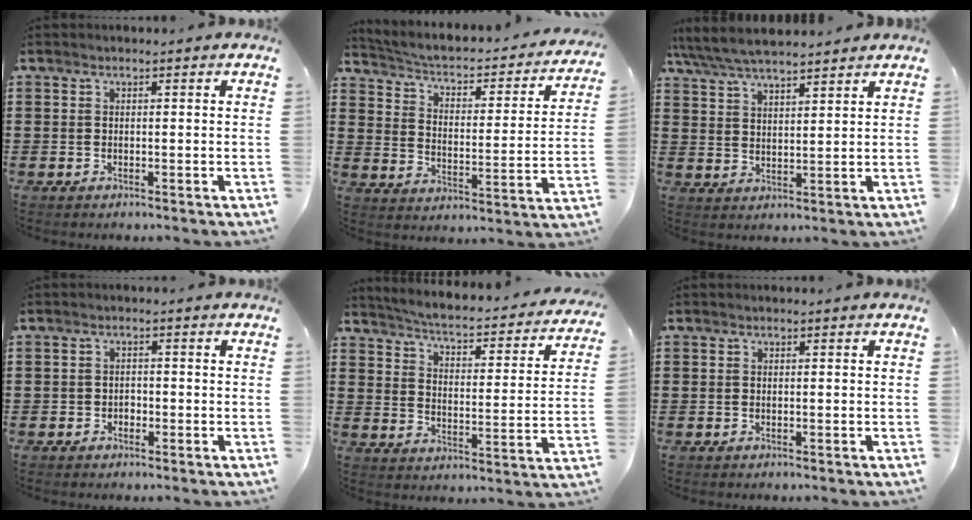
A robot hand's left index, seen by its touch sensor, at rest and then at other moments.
{"total": 2.4, "force": [1.7, 0.7, 1.5], "torque": [-0.043, -0.025, 0.018]}
{"total": 5.6, "force": [5.1, 1.0, 2.0], "torque": [-0.057, -0.016, 0.092]}
{"total": 1.1, "force": [-0.5, 0.9, 0.3], "torque": [-0.011, 0.001, -0.013]}
{"total": 3.3, "force": [3.1, -0.3, 1.2], "torque": [-0.044, -0.034, 0.041]}
{"total": 0.0}